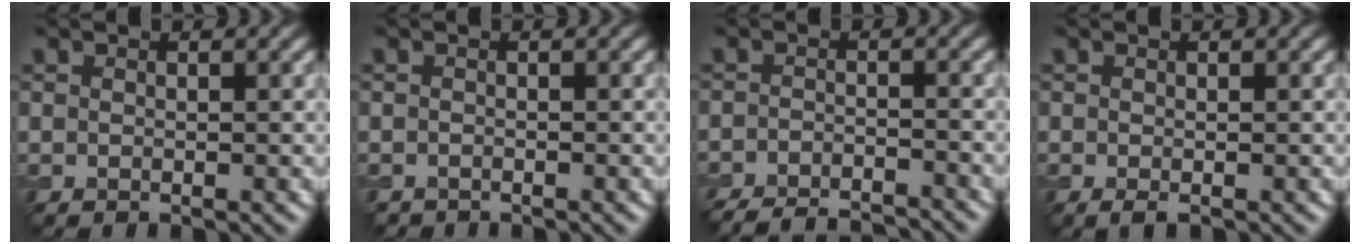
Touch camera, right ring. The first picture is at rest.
{"total": 0.8, "force": [-0.8, 0.1, -0.1], "torque": [0.004, -0.006, -0.016]}
{"total": 7.3, "force": [-6.9, 1.3, 2.1], "torque": [-0.034, -0.012, -0.102]}
{"total": 0.8, "force": [-0.3, 0.1, 0.7], "torque": [-0.014, -0.006, -0.005]}